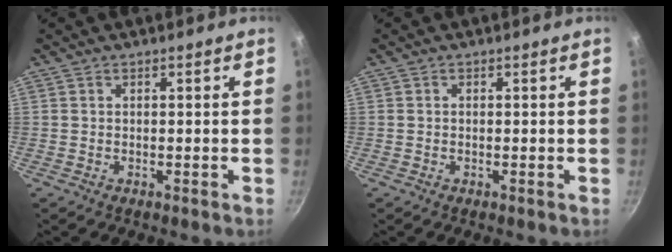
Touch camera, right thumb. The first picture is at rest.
{"total": 0.0}